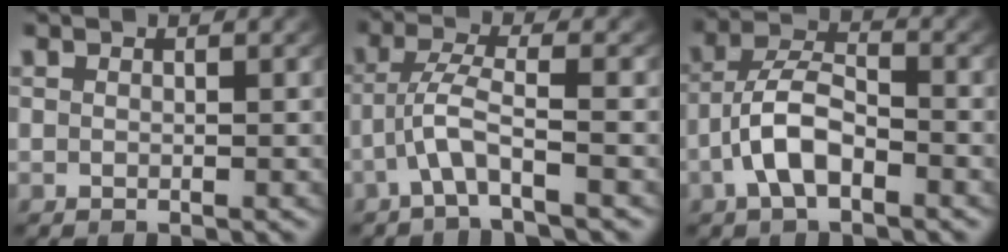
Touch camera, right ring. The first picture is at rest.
{"total": 3.1, "force": [-1.6, 0.4, 2.7], "torque": [-0.069, -0.009, -0.024]}
{"total": 5.5, "force": [-1.6, 3.5, 4.0], "torque": [-0.084, -0.016, -0.025]}